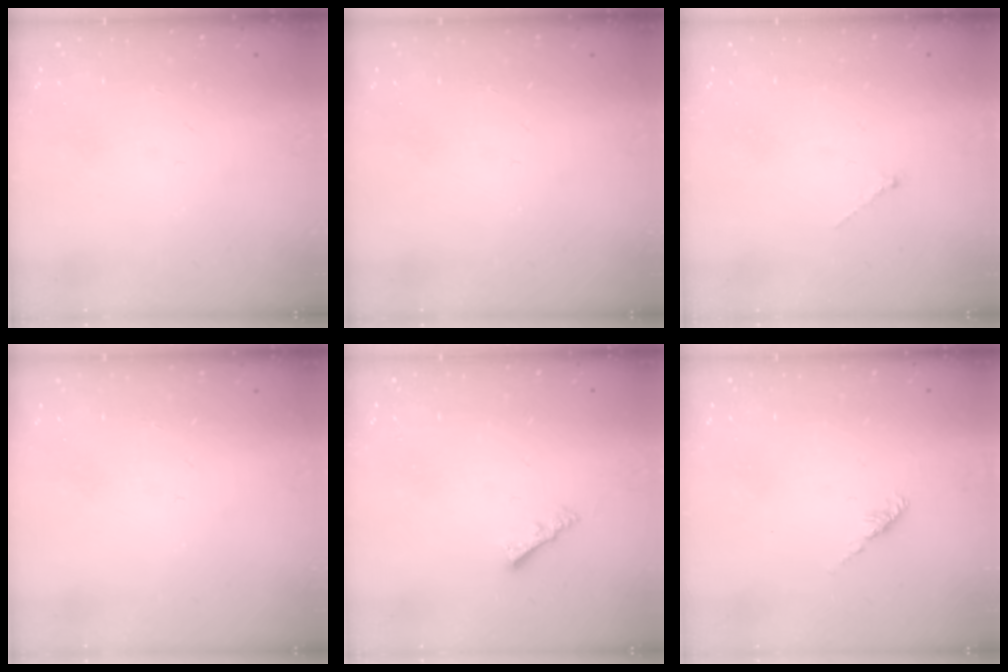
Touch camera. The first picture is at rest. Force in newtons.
{"total": 0.0}
{"total": 0.0}
{"total": 0.0}
{"total": 3.0, "press": 3.0, "slide": 0.1}
{"total": 2.2, "press": 2.1, "slide": 0.6}